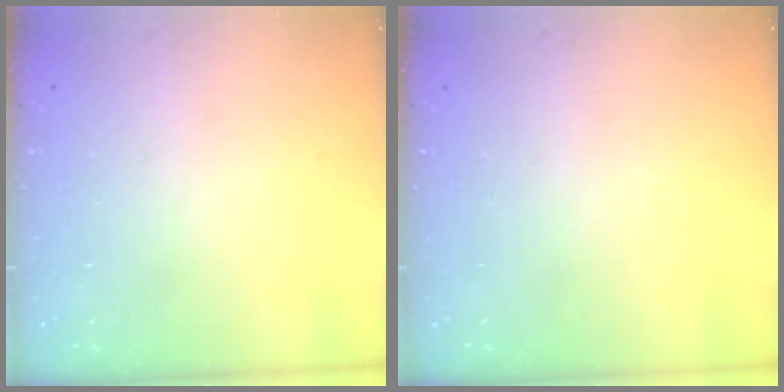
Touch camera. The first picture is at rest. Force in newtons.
{"total": 0.0}